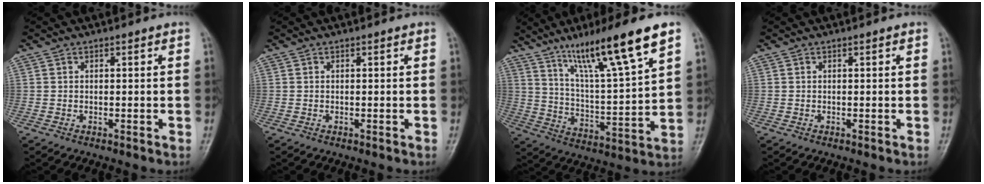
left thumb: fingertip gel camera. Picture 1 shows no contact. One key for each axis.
{"total": 0.0}
{"total": 17.8, "fx": 11.2, "fy": 1.6, "fz": 13.7, "tx": -0.225, "ty": -0.049, "tz": 0.196}
{"total": 0.0}